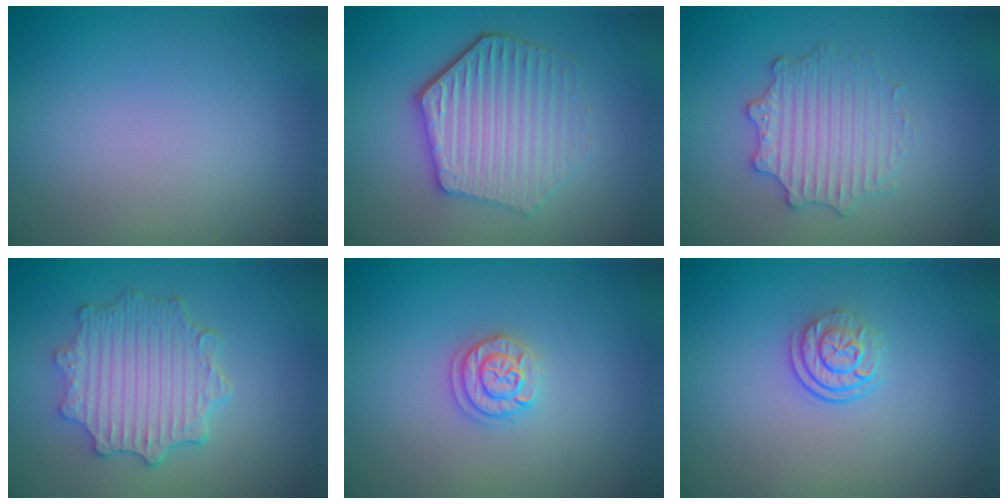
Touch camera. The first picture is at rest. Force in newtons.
{"total": 5.4, "press": 4.4, "slide": 3.2}
{"total": 3.0, "press": 2.9, "slide": 0.4}
{"total": 5.2, "press": 4.2, "slide": 3.0}
{"total": 1.8, "press": 1.8, "slide": 0.3}
{"total": 2.6, "press": 1.8, "slide": 1.9}